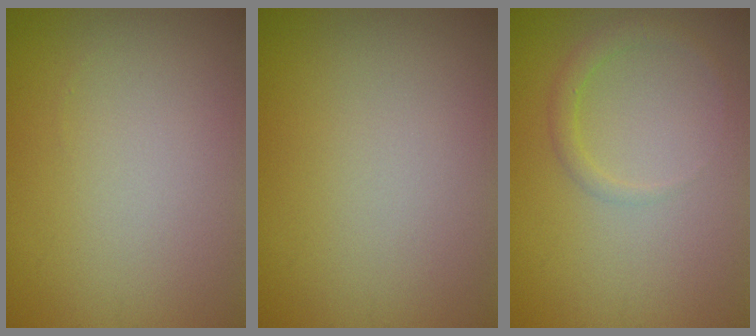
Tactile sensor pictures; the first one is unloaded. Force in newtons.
{"total": 0.0}
{"total": 1.5, "press": 1.5, "slide": 0.2}